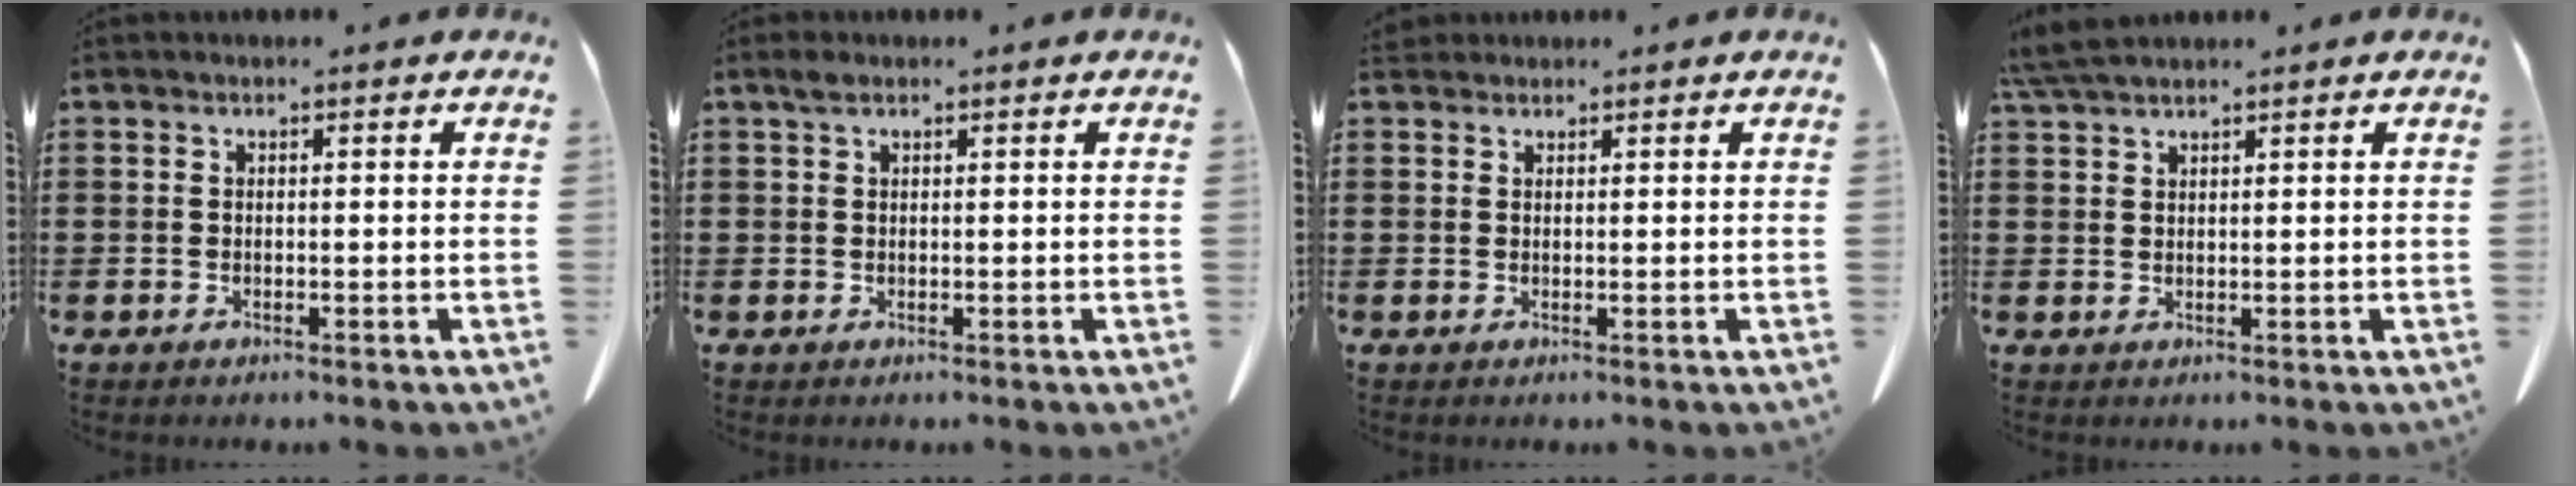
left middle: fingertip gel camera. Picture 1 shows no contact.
{"total": 1.1, "force": [0.6, 0.5, 0.7], "torque": [-0.017, 0.002, 0.011]}
{"total": 1.4, "force": [1.3, 0.5, 0.2], "torque": [-0.009, 0.001, 0.026]}
{"total": 3.6, "force": [3.1, 0.4, 1.8], "torque": [-0.044, -0.003, 0.060]}